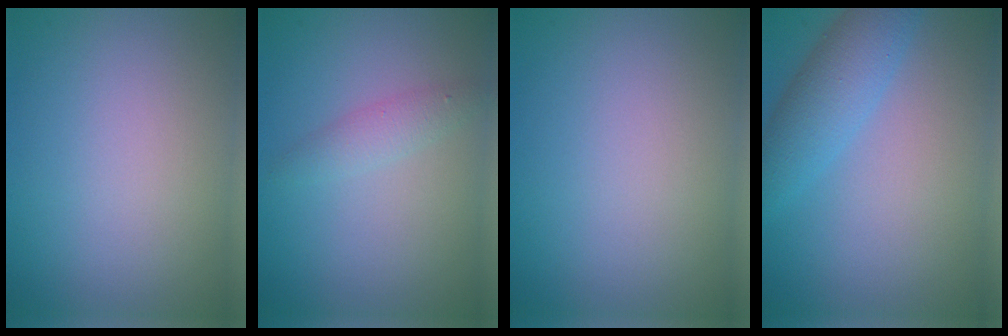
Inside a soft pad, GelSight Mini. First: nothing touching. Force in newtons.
{"total": 1.6, "press": 1.6, "slide": 0.1}
{"total": 0.0}
{"total": 3.9, "press": 3.9, "slide": 0.1}